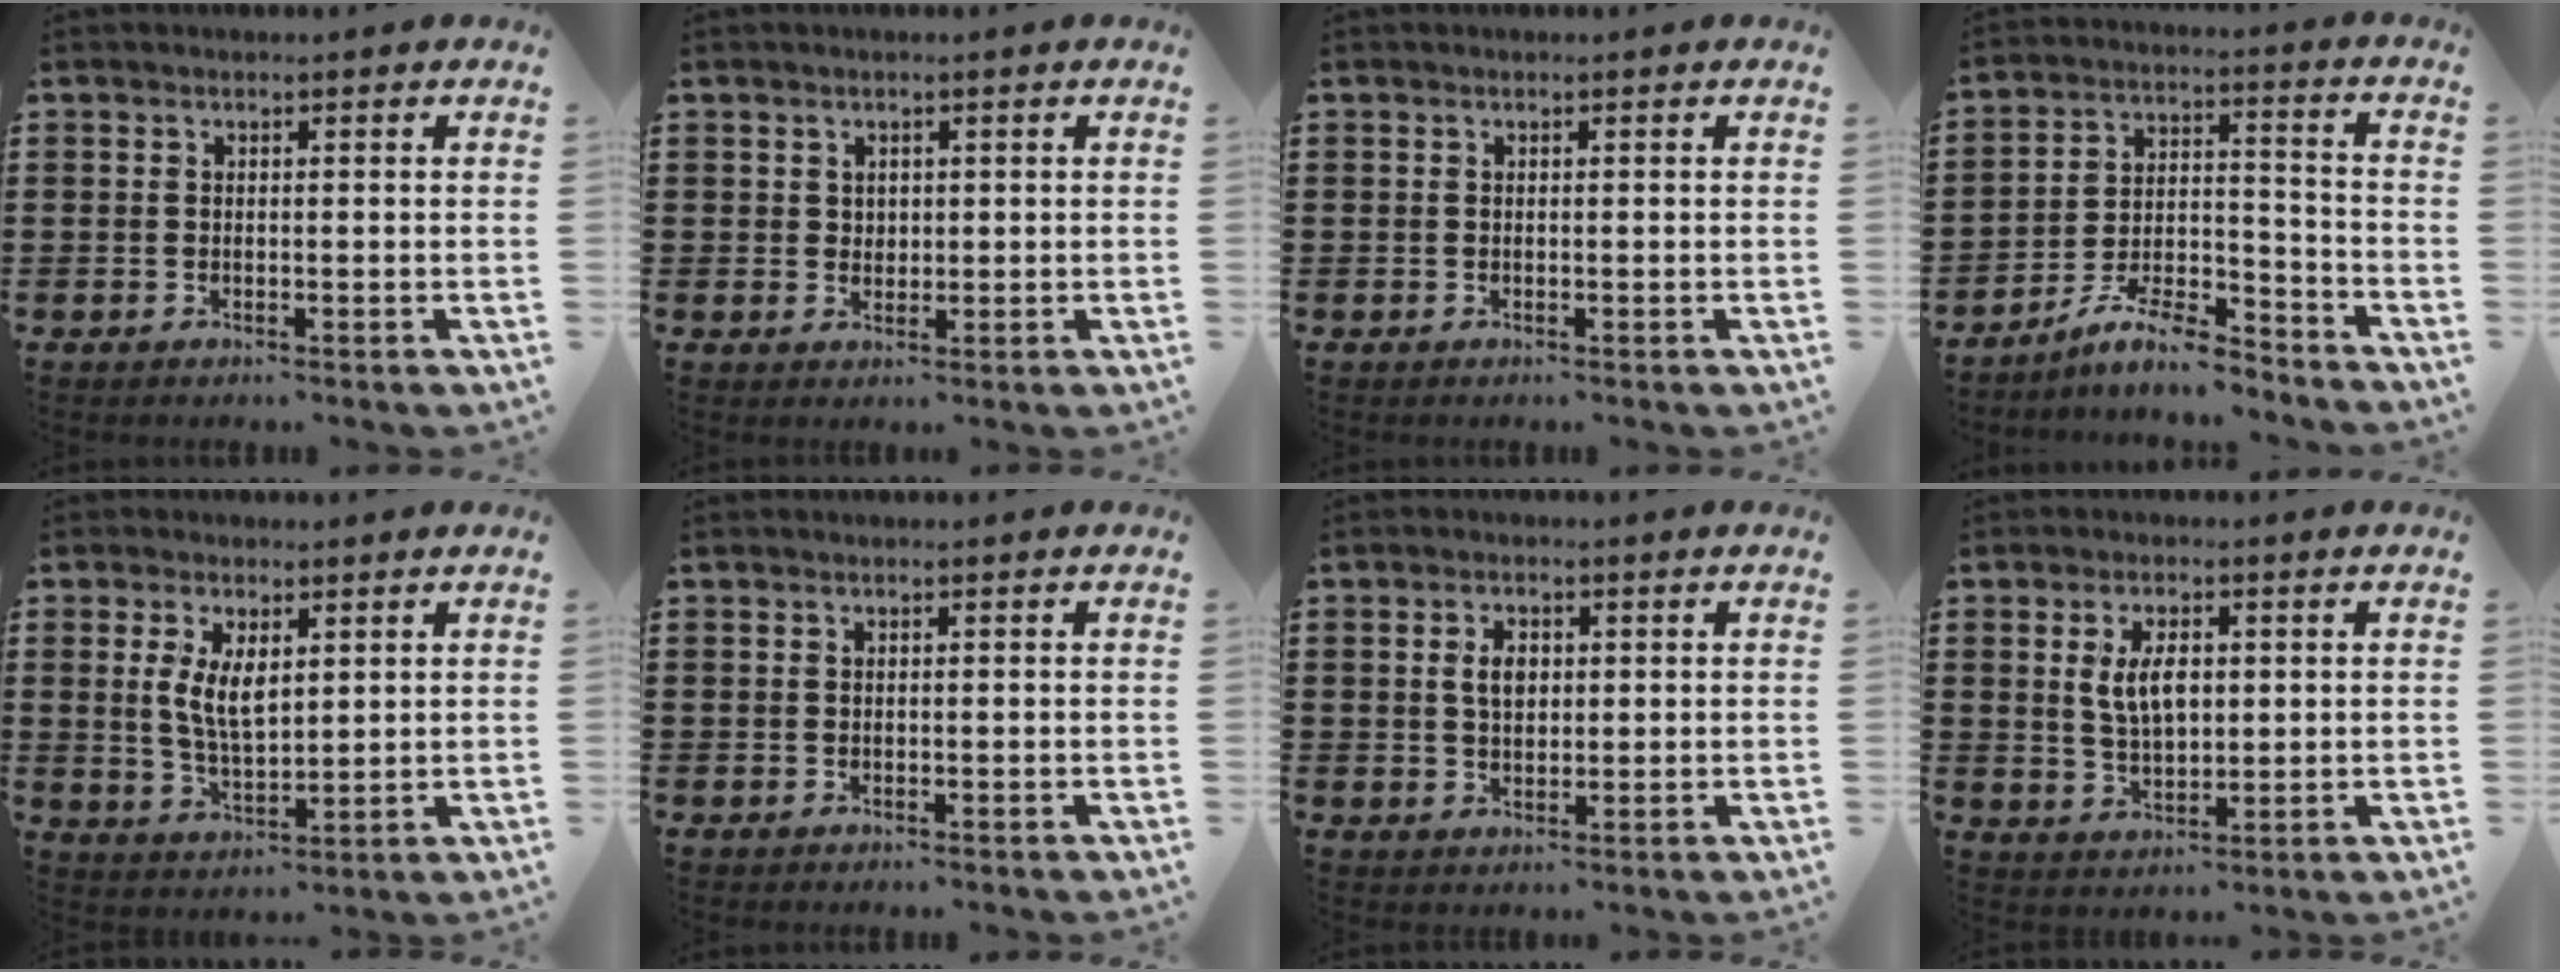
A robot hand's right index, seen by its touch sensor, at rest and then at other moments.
{"total": 1.5, "force": [0.9, 1.2, 0.3], "torque": [-0.008, 0.005, 0.017]}
{"total": 0.0}
{"total": 8.8, "force": [-7.8, 1.2, 3.8], "torque": [-0.071, 0.019, -0.150]}
{"total": 5.8, "force": [1.3, 2.7, 4.9], "torque": [-0.093, 0.003, 0.022]}
{"total": 0.0}
{"total": 3.0, "force": [0.6, 1.9, 2.3], "torque": [-0.050, 0.009, 0.010]}
{"total": 5.4, "force": [1.0, 2.7, 4.6], "torque": [-0.088, 0.006, 0.014]}